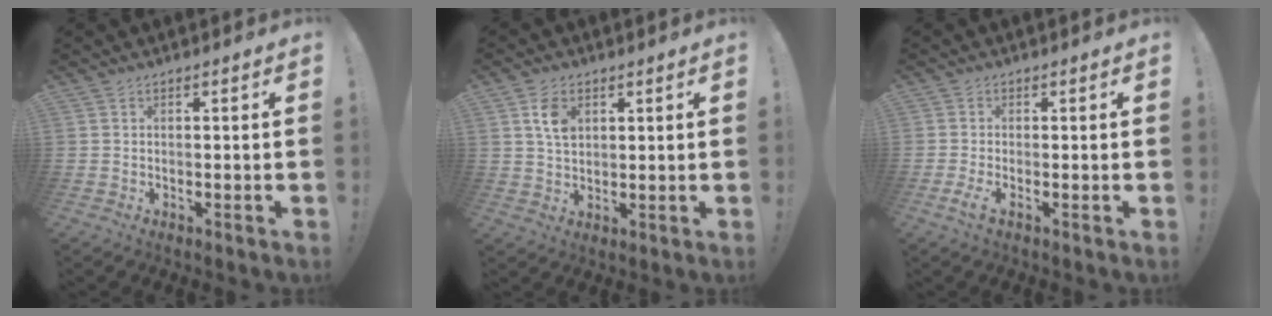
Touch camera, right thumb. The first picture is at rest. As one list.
[{"total": 6.5, "force": [2.5, 4.4, 4.1], "torque": [-0.064, -0.002, 0.047]}, {"total": 2.6, "force": [-0.5, 0.9, 2.4], "torque": [-0.039, -0.010, -0.009]}]